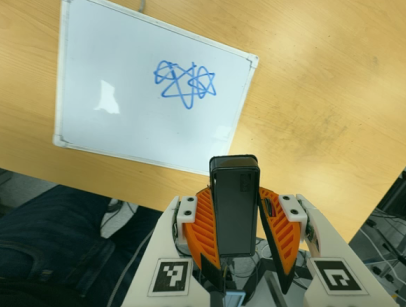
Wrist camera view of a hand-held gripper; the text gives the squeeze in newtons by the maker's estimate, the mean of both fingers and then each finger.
{"total": 6.5, "left": 6.6, "right": 6.5}